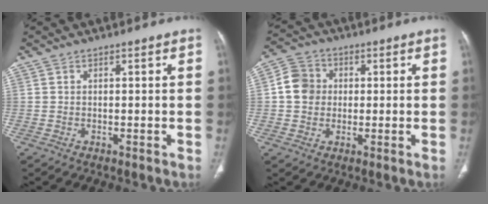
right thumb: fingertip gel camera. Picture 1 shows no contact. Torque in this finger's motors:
{"motor_torque": [0.41, 0.50, 0.62, -0.16, 0.20]}